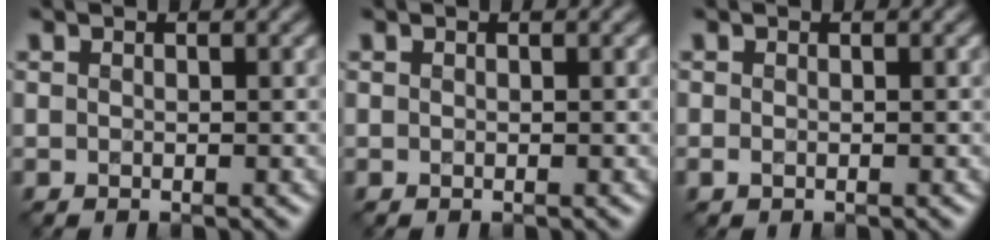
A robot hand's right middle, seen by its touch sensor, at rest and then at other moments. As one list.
[{"total": 0.0}, {"total": 0.5, "force": [-0.2, 0.3, 0.4], "torque": [-0.011, -0.004, -0.004]}]